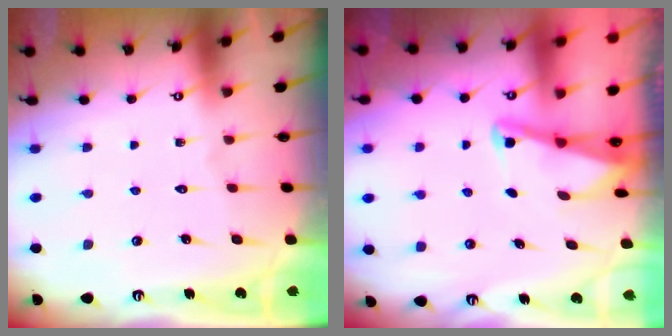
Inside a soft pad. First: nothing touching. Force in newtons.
{"total": 2.1, "press": 2.0, "slide": 0.3}